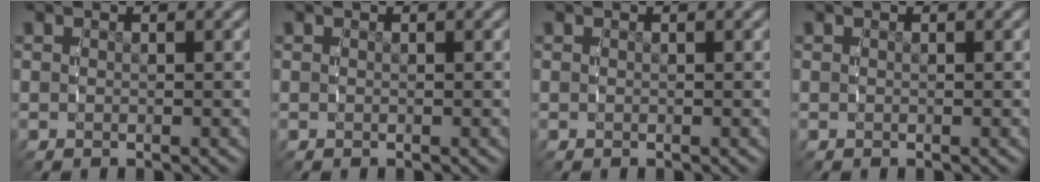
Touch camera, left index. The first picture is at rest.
{"total": 0.0}
{"total": 0.0}
{"total": 0.0}